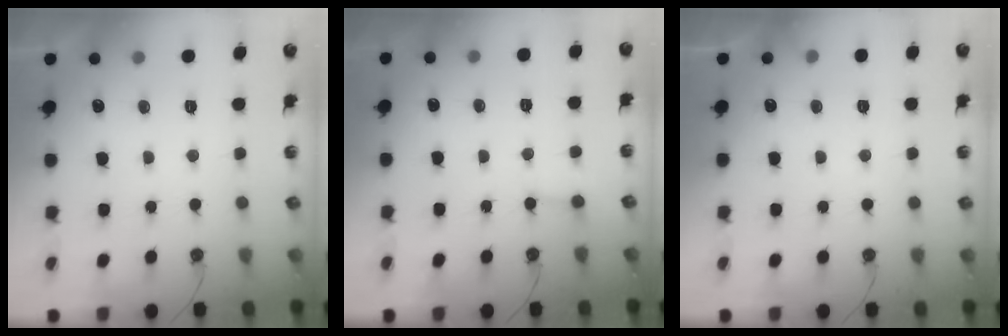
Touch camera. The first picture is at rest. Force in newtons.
{"total": 2.4, "press": 2.4, "slide": 0.3}
{"total": 4.0, "press": 4.0, "slide": 0.3}